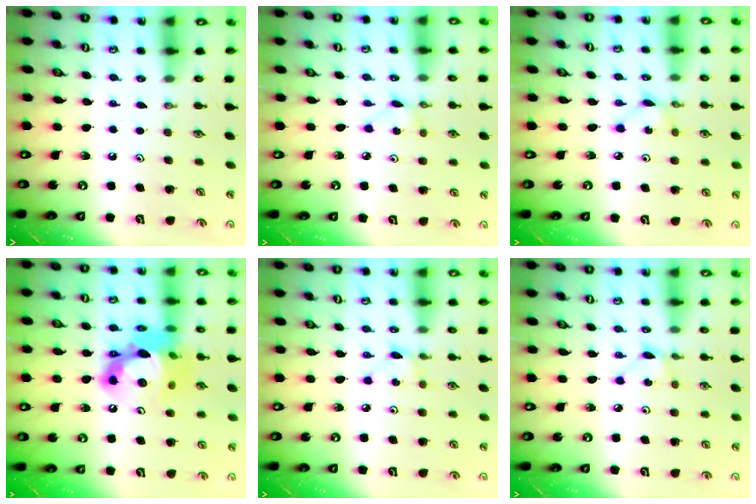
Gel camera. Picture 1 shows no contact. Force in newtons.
{"total": 1.6, "press": 1.6, "slide": 0.2}
{"total": 1.7, "press": 1.7, "slide": 0.1}
{"total": 18.9, "press": 18.8, "slide": 1.2}
{"total": 1.3, "press": 1.3, "slide": 0.1}
{"total": 2.3, "press": 2.3, "slide": 0.2}